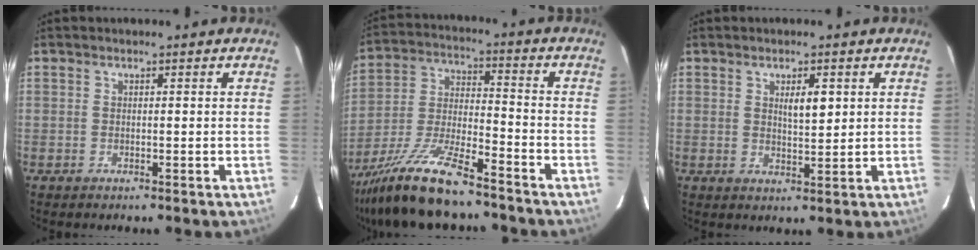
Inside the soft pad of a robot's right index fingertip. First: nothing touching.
{"total": 14.2, "force": [-11.4, 1.9, 8.3], "torque": [-0.169, -0.016, -0.210]}
{"total": 3.4, "force": [1.3, 1.0, 3.0], "torque": [-0.051, -0.001, 0.022]}